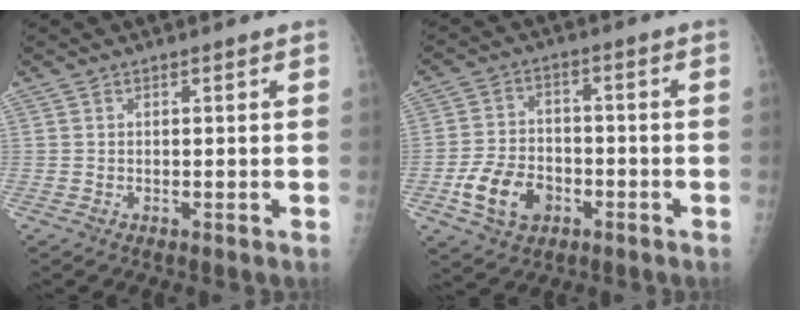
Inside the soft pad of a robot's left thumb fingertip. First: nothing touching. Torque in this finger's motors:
{"motor_torque": [-0.68, 1.04, 0.49, 0.19, 0.08]}